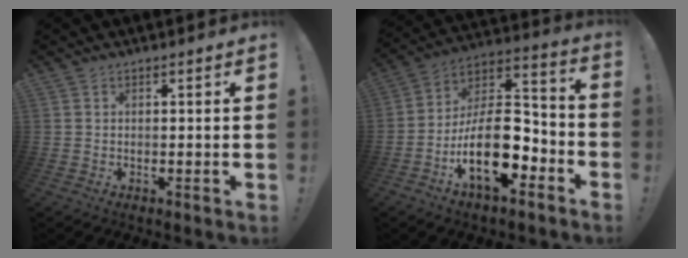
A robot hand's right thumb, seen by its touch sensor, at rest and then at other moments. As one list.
[{"total": 20.8, "force": [-7.6, 10.5, 16.2], "torque": [-0.304, 0.039, -0.120]}]